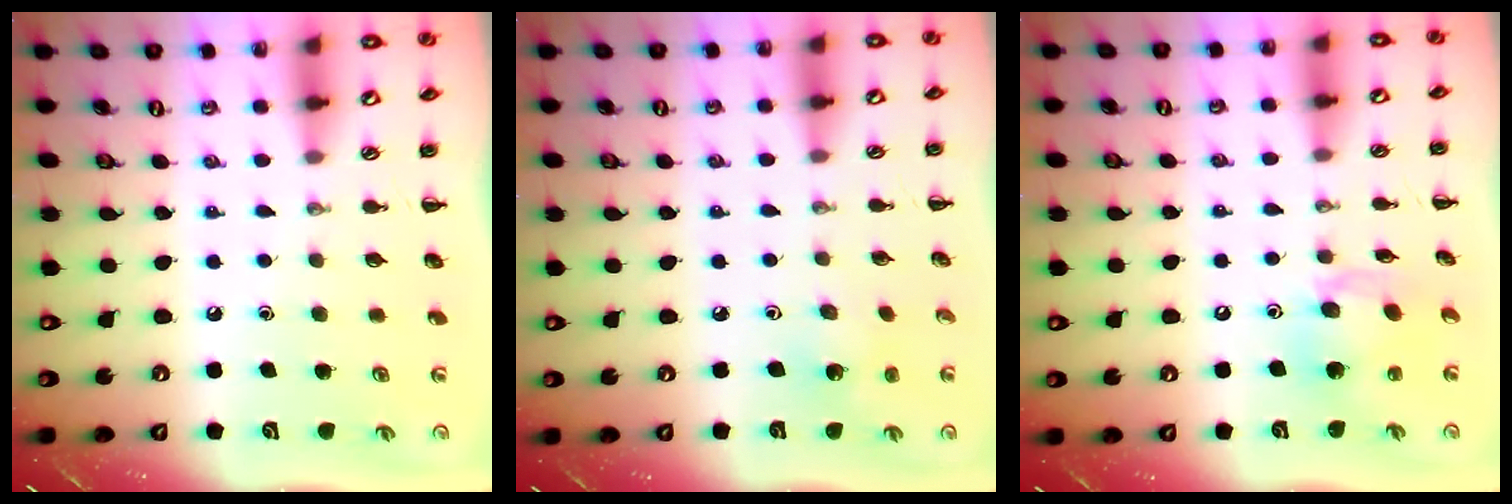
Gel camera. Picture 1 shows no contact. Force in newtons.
{"total": 1.6, "press": 1.5, "slide": 0.5}
{"total": 13.0, "press": 12.5, "slide": 3.3}